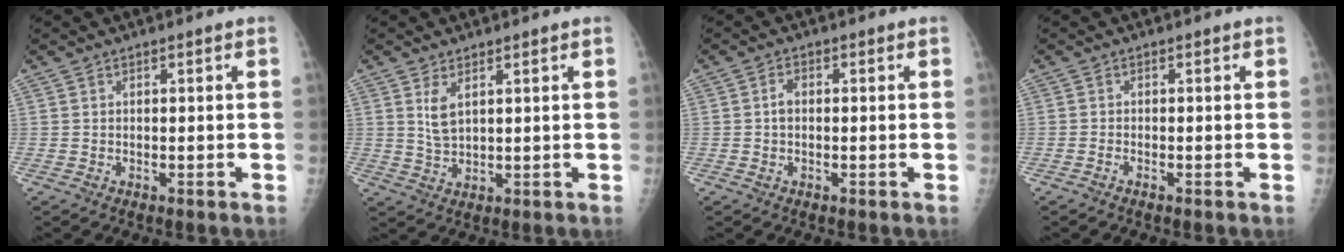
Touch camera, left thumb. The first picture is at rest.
{"total": 3.6, "force": [1.7, 1.7, 2.8], "torque": [-0.051, -0.012, 0.040]}
{"total": 2.2, "force": [-0.1, 1.4, 1.6], "torque": [-0.027, 0.006, -0.007]}
{"total": 0.6, "force": [-0.5, 0.0, 0.3], "torque": [-0.008, 0.000, -0.012]}